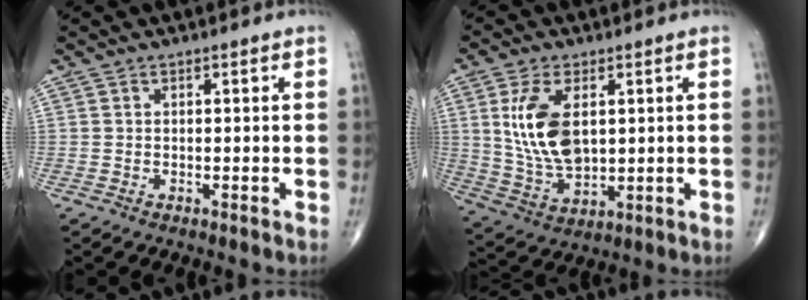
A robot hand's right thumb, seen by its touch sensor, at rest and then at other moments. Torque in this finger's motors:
{"motor_torque": [-0.14, 0.56, 1.26, 0.12, 0.15]}